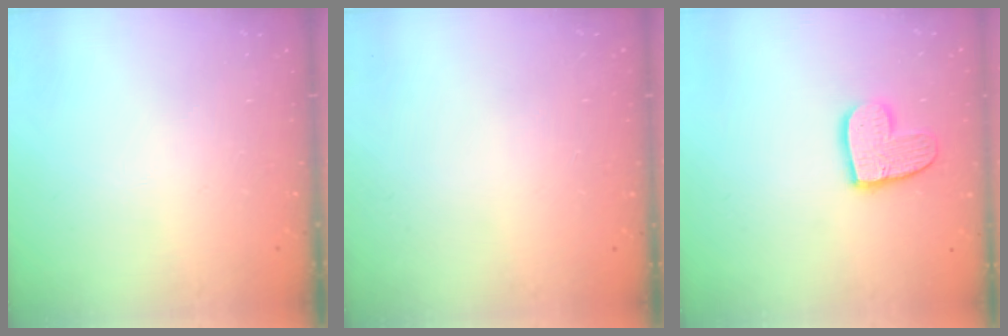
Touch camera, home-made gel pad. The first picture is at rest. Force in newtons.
{"total": 0.0}
{"total": 11.5, "press": 11.4, "slide": 0.9}